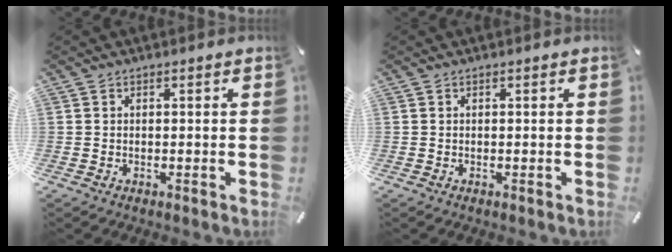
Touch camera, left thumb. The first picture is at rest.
{"total": 0.0}